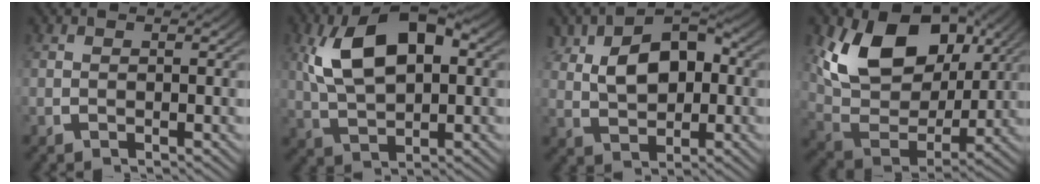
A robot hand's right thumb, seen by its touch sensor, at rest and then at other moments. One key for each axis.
{"total": 9.6, "fx": 1.9, "fy": 5.5, "fz": 7.6, "tx": -0.152, "ty": -0.009, "tz": 0.046}
{"total": 6.8, "fx": 1.0, "fy": 4.4, "fz": 5.0, "tx": -0.092, "ty": -0.020, "tz": 0.037}
{"total": 12.8, "fx": 2.9, "fy": 8.4, "fz": 9.3, "tx": -0.195, "ty": -0.027, "tz": 0.059}